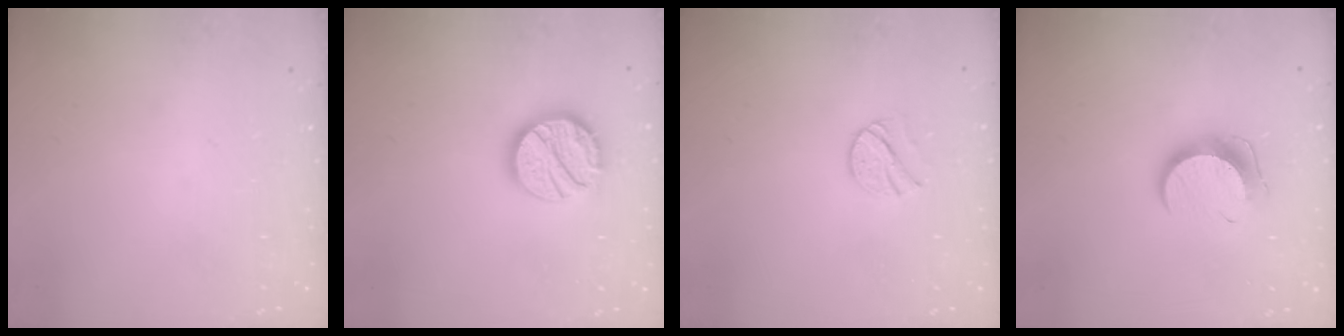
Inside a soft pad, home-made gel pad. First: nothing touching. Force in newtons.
{"total": 16.9, "press": 16.9, "slide": 1.4}
{"total": 7.6, "press": 7.6, "slide": 0.4}
{"total": 10.5, "press": 10.5, "slide": 0.5}